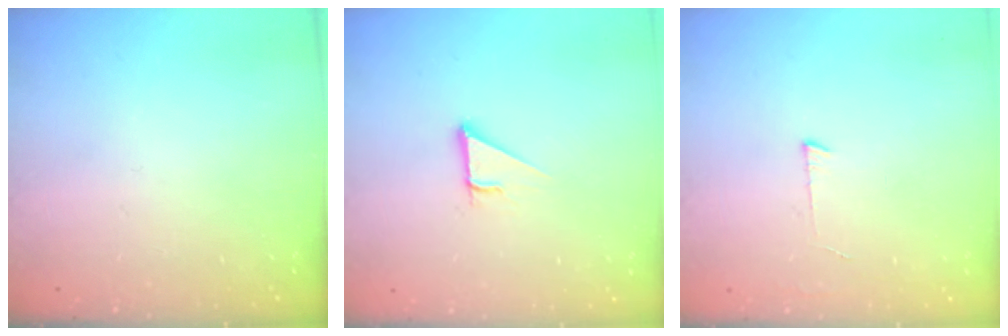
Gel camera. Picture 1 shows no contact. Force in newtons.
{"total": 2.9, "press": 2.9, "slide": 0.1}
{"total": 3.0, "press": 3.0, "slide": 0.3}